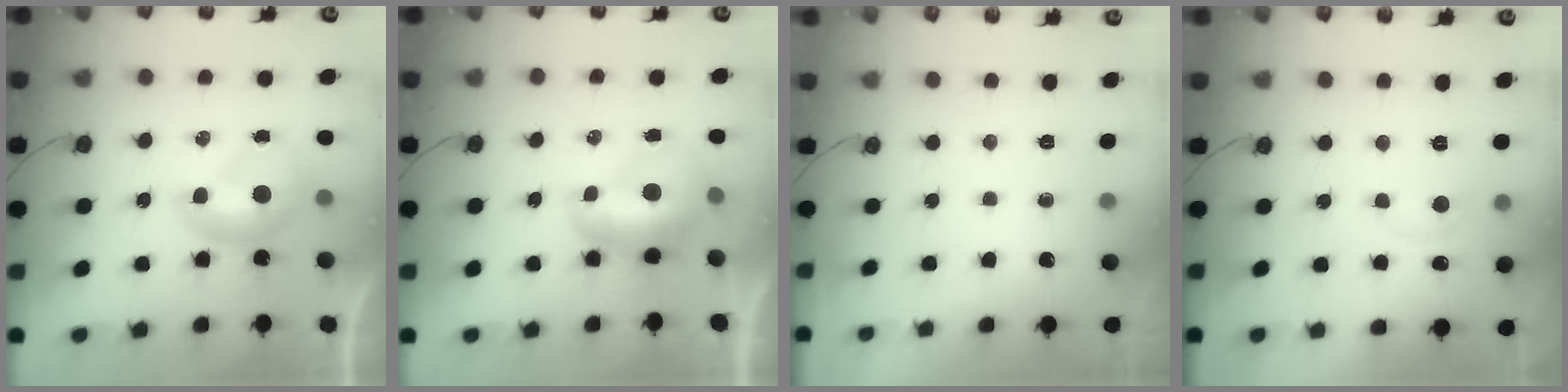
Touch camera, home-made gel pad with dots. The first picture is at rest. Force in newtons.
{"total": 1.7, "press": 1.5, "slide": 0.8}
{"total": 0.0}
{"total": 0.9, "press": 0.6, "slide": 0.7}